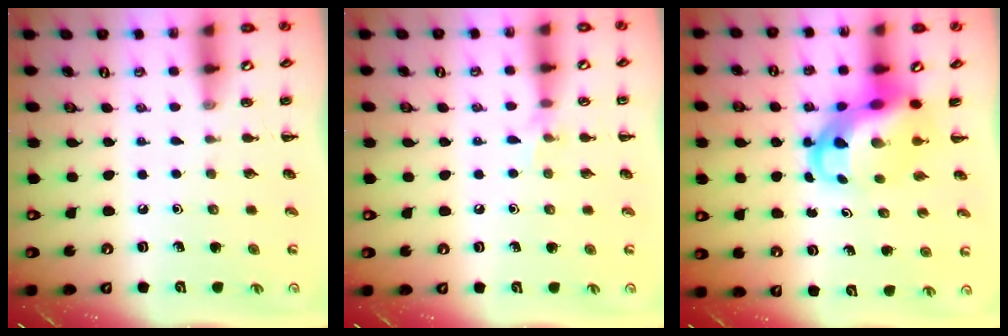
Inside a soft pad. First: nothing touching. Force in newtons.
{"total": 5.7, "press": 5.4, "slide": 1.5}
{"total": 7.7, "press": 7.5, "slide": 2.0}